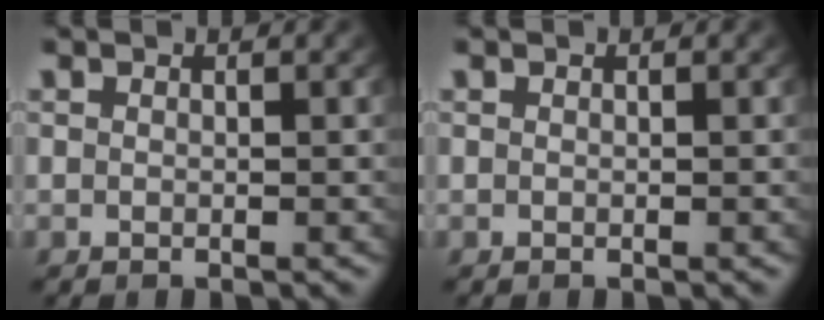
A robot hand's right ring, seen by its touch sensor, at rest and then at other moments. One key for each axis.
{"total": 0.0}